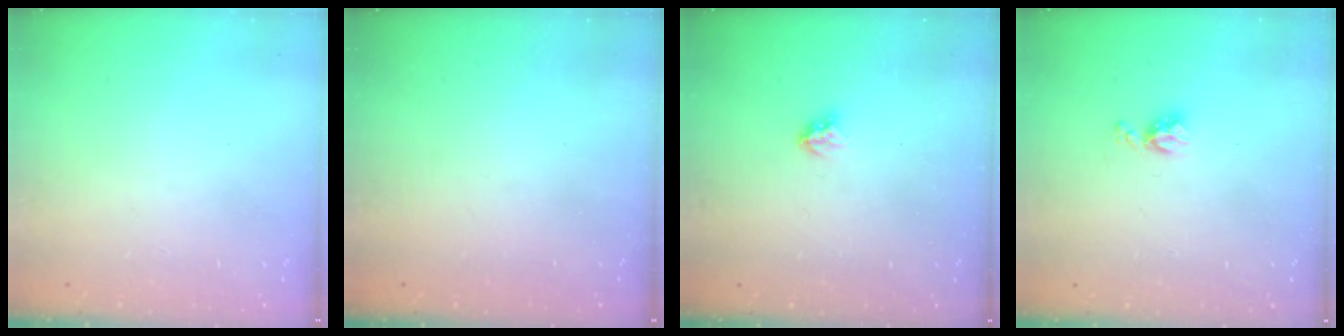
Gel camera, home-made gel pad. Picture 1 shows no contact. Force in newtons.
{"total": 0.0}
{"total": 3.0, "press": 2.9, "slide": 0.4}
{"total": 5.2, "press": 5.1, "slide": 0.6}